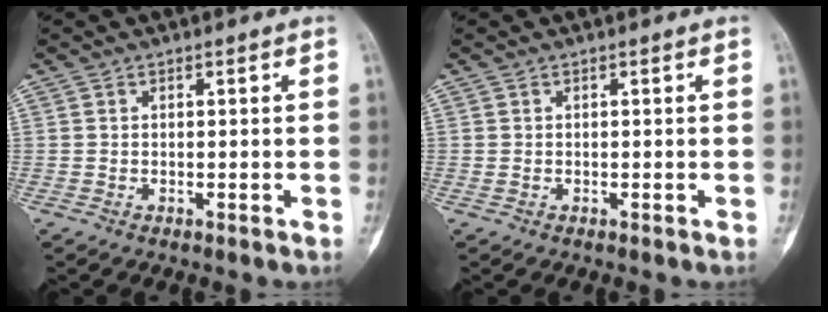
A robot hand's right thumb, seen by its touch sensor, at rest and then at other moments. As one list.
[{"total": 0.0}]